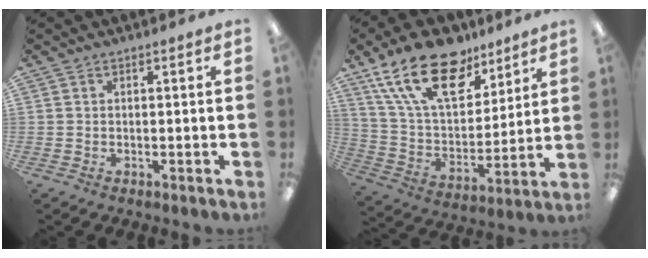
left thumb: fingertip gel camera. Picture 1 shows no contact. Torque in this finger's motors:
{"motor_torque": [0.39, 0.41, 1.54, -1.23, 0.47]}